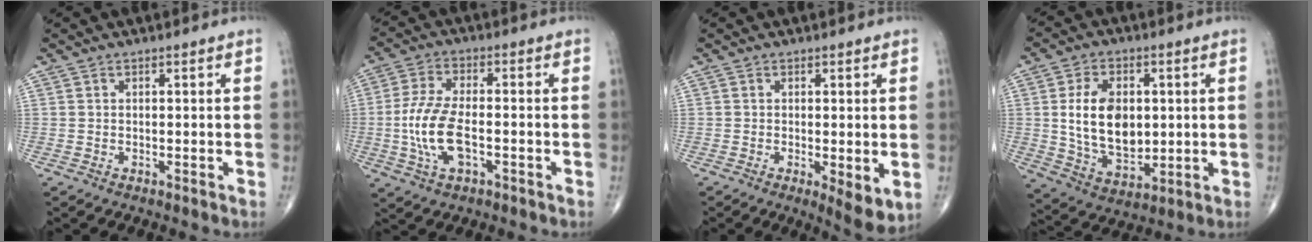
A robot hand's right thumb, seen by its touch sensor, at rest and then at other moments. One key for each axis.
{"total": 10.7, "fx": -2.1, "fy": 4.9, "fz": 9.2, "tx": -0.199, "ty": 0.012, "tz": -0.042}
{"total": 5.7, "fx": -1.0, "fy": 1.6, "fz": 5.4, "tx": -0.082, "ty": -0.020, "tz": -0.014}
{"total": 13.7, "fx": 1.3, "fy": 8.8, "fz": 10.4, "tx": -0.159, "ty": -0.015, "tz": 0.033}